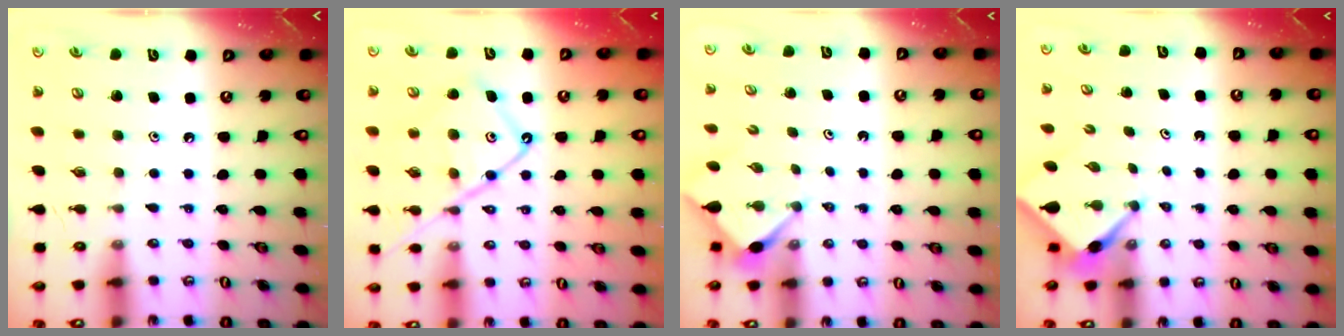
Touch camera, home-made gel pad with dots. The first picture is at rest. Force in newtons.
{"total": 13.7, "press": 13.6, "slide": 1.3}
{"total": 2.7, "press": 2.7, "slide": 0.3}
{"total": 3.1, "press": 3.1, "slide": 0.3}